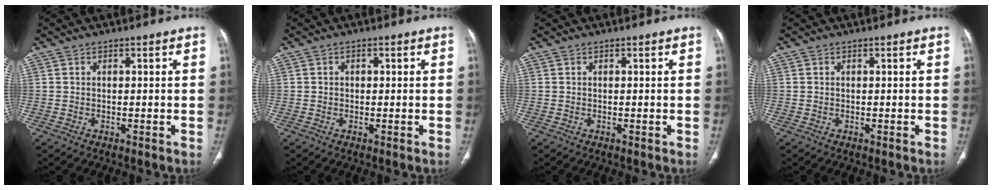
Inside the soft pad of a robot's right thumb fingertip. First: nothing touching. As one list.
[{"total": 0.8, "force": [0.1, 0.7, 0.5], "torque": [-0.003, 0.001, 0.001]}, {"total": 0.0}, {"total": 0.0}]